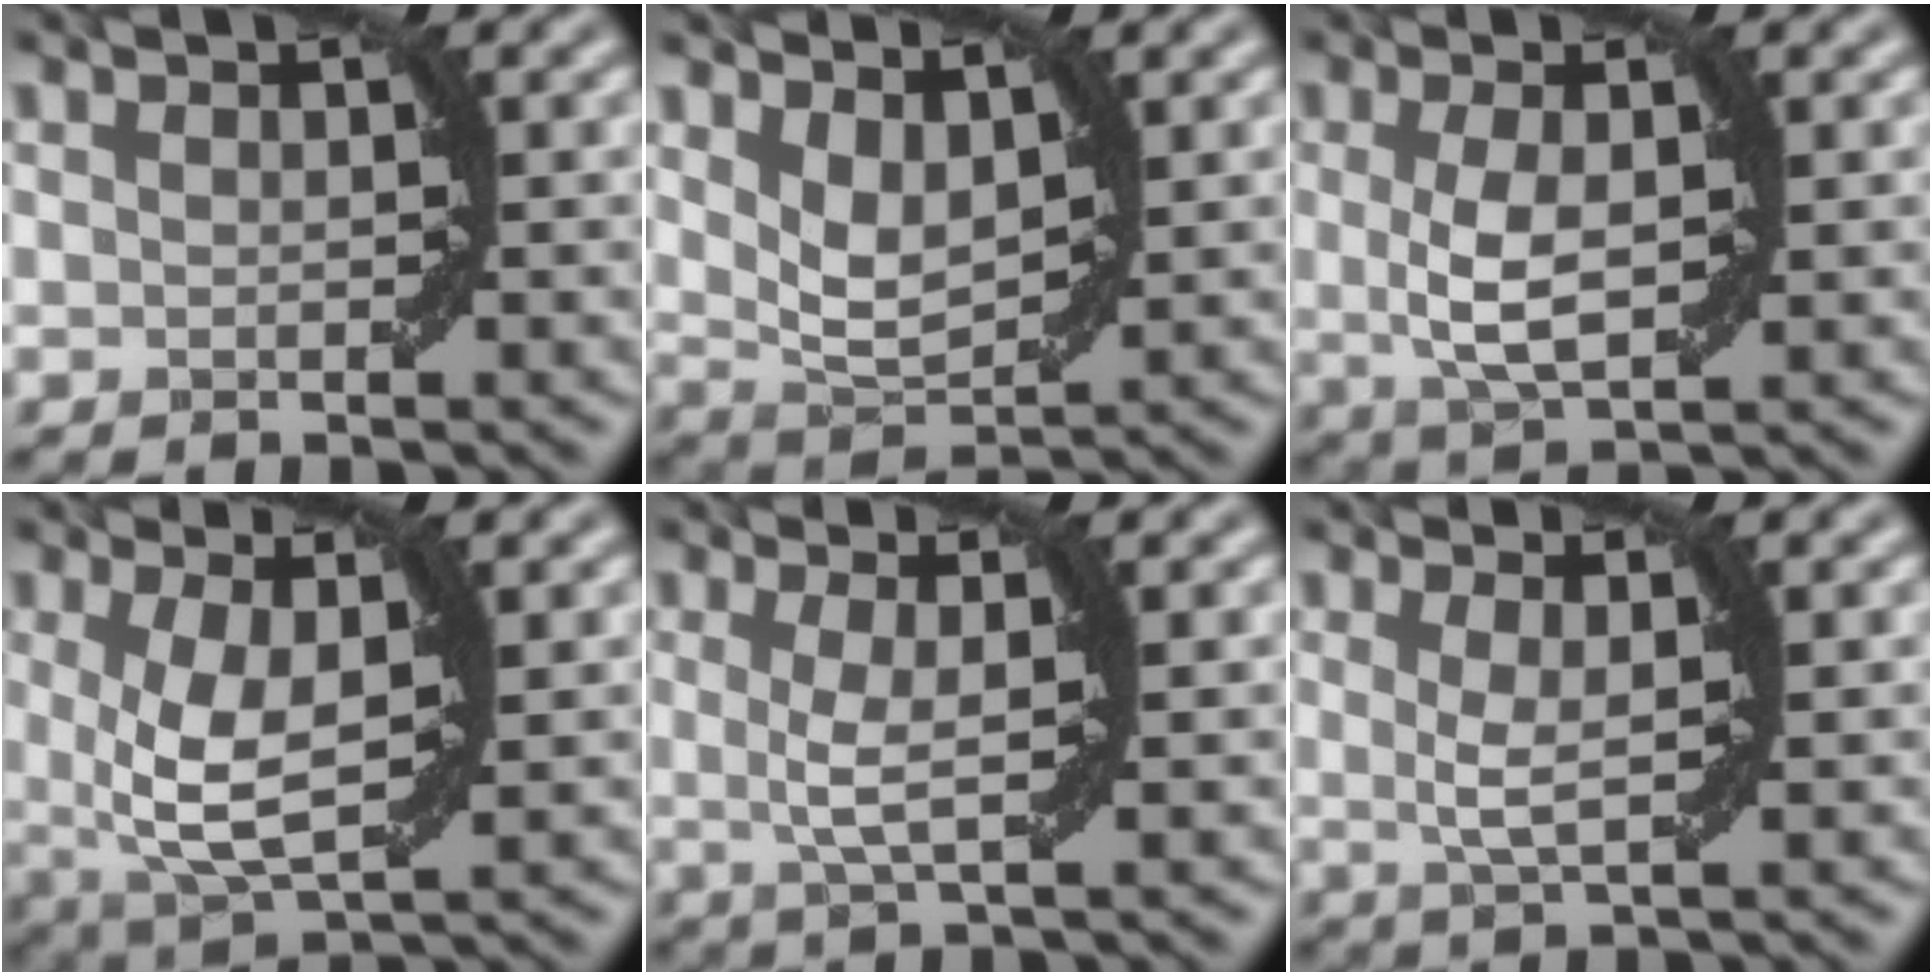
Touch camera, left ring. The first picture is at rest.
{"total": 3.3, "force": [1.6, 1.6, 2.4], "torque": [-0.056, -0.004, 0.032]}
{"total": 3.7, "force": [0.2, 1.2, 3.5], "torque": [-0.081, 0.002, 0.004]}
{"total": 5.2, "force": [0.5, 1.7, 4.9], "torque": [-0.107, -0.010, 0.011]}
{"total": 2.5, "force": [0.3, 0.2, 2.5], "torque": [-0.052, -0.005, 0.004]}
{"total": 2.0, "force": [0.5, 0.1, 1.9], "torque": [-0.042, -0.004, 0.009]}